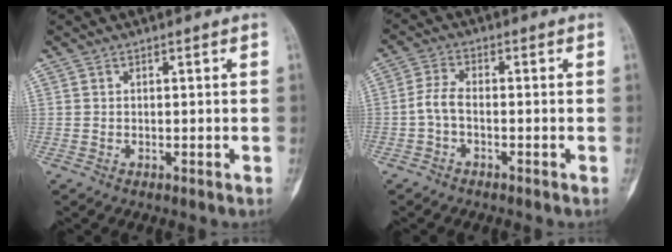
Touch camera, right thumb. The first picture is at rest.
{"total": 3.2, "force": [-1.0, 1.6, 2.6], "torque": [-0.058, 0.014, -0.027]}